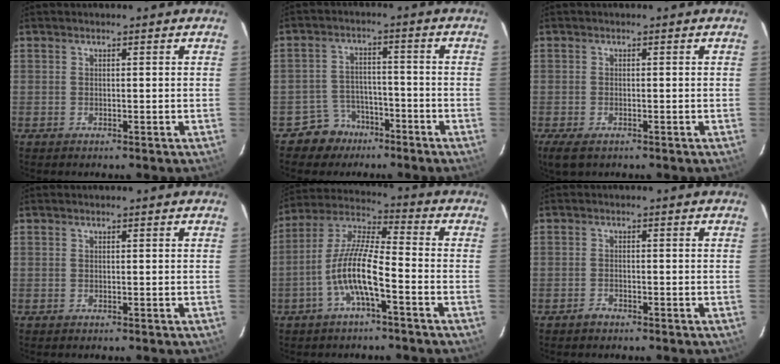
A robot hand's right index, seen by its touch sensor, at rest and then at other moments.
{"total": 6.4, "force": [-4.5, 4.5, 0.3], "torque": [-0.019, 0.025, -0.069]}
{"total": 4.0, "force": [-2.3, 2.2, 2.4], "torque": [-0.054, -0.014, -0.040]}
{"total": 0.0}
{"total": 10.8, "force": [-4.4, 2.0, 9.7], "torque": [-0.205, 0.005, -0.088]}
{"total": 1.6, "force": [-1.3, 0.8, 0.5], "torque": [-0.010, 0.002, -0.023]}